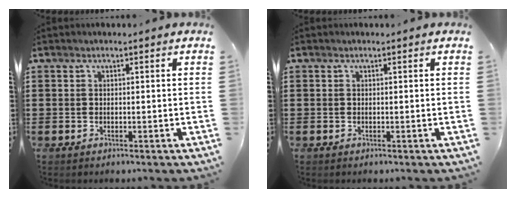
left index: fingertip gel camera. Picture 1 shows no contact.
{"total": 0.0}